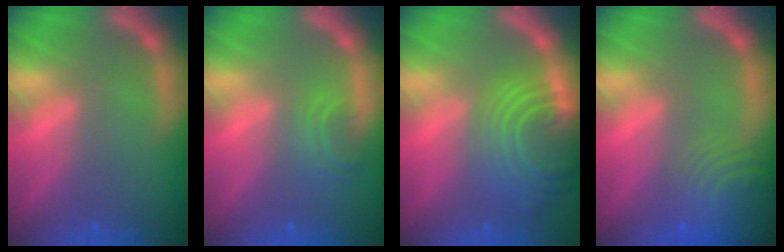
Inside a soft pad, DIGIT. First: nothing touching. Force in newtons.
{"total": 2.4}
{"total": 10.0}
{"total": 9.1}